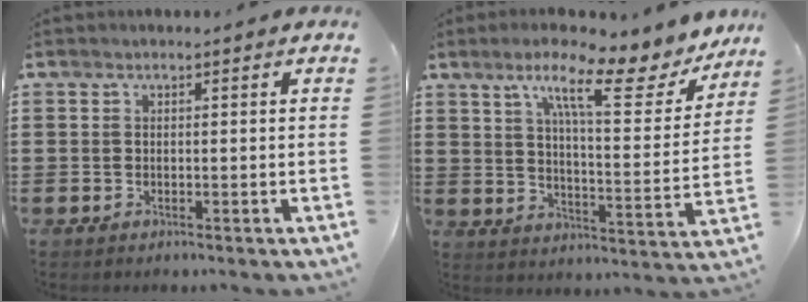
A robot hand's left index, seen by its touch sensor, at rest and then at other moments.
{"total": 12.6, "force": [8.5, 1.8, 9.2], "torque": [-0.160, -0.044, 0.132]}